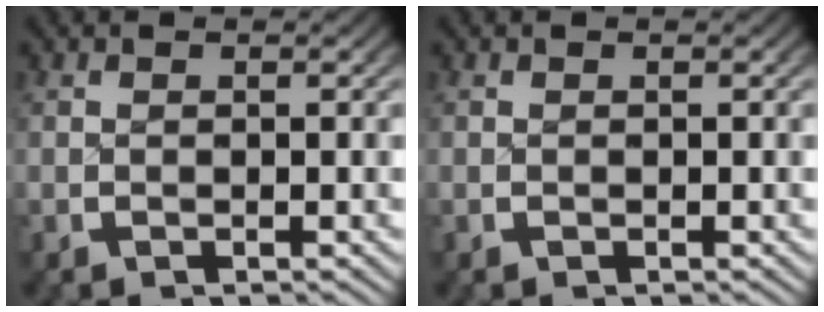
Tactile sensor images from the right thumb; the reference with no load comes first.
{"total": 0.0}